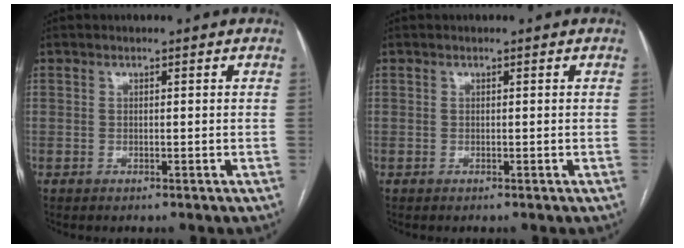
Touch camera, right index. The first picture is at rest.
{"total": 0.0}